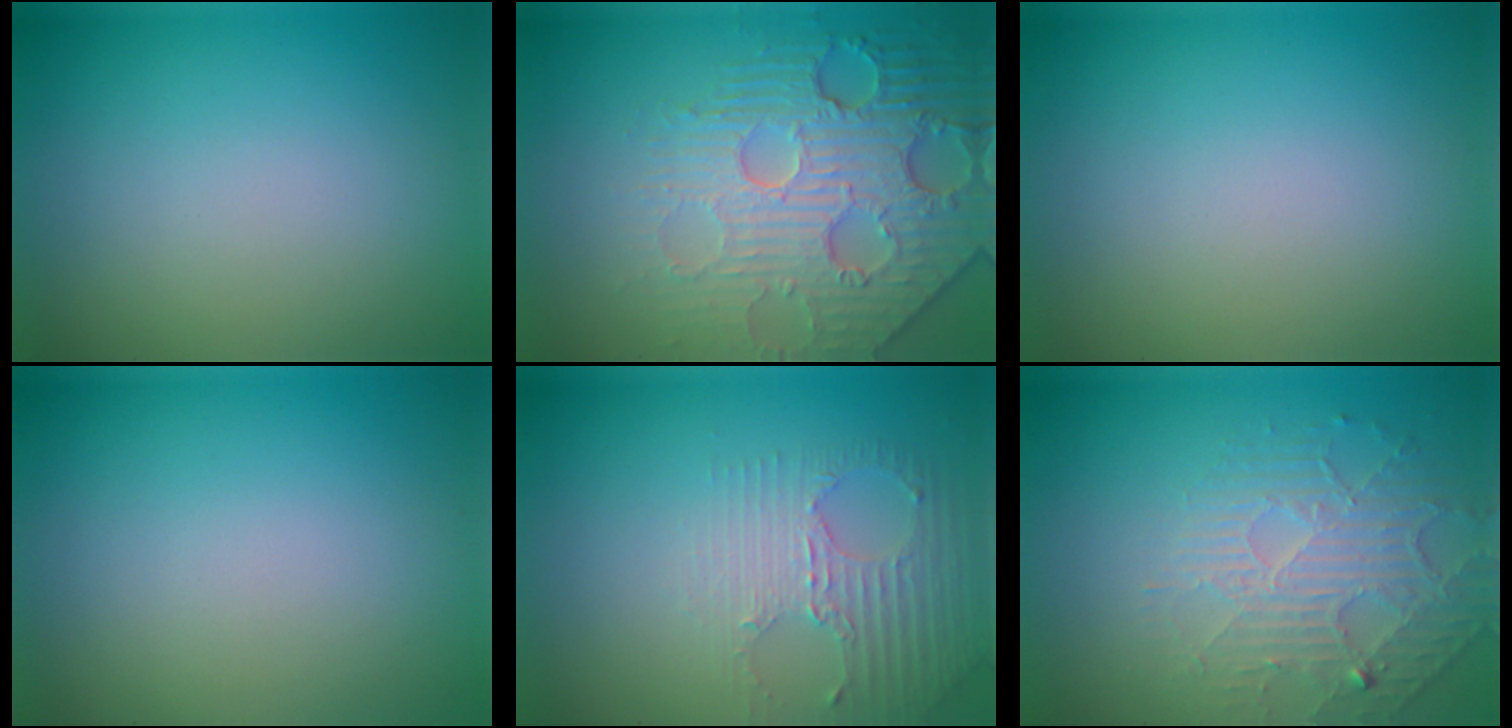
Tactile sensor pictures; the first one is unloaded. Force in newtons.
{"total": 6.7, "press": 5.5, "slide": 3.8}
{"total": 0.0}
{"total": 0.0}
{"total": 2.8, "press": 2.4, "slide": 1.4}
{"total": 4.5, "press": 3.3, "slide": 3.1}